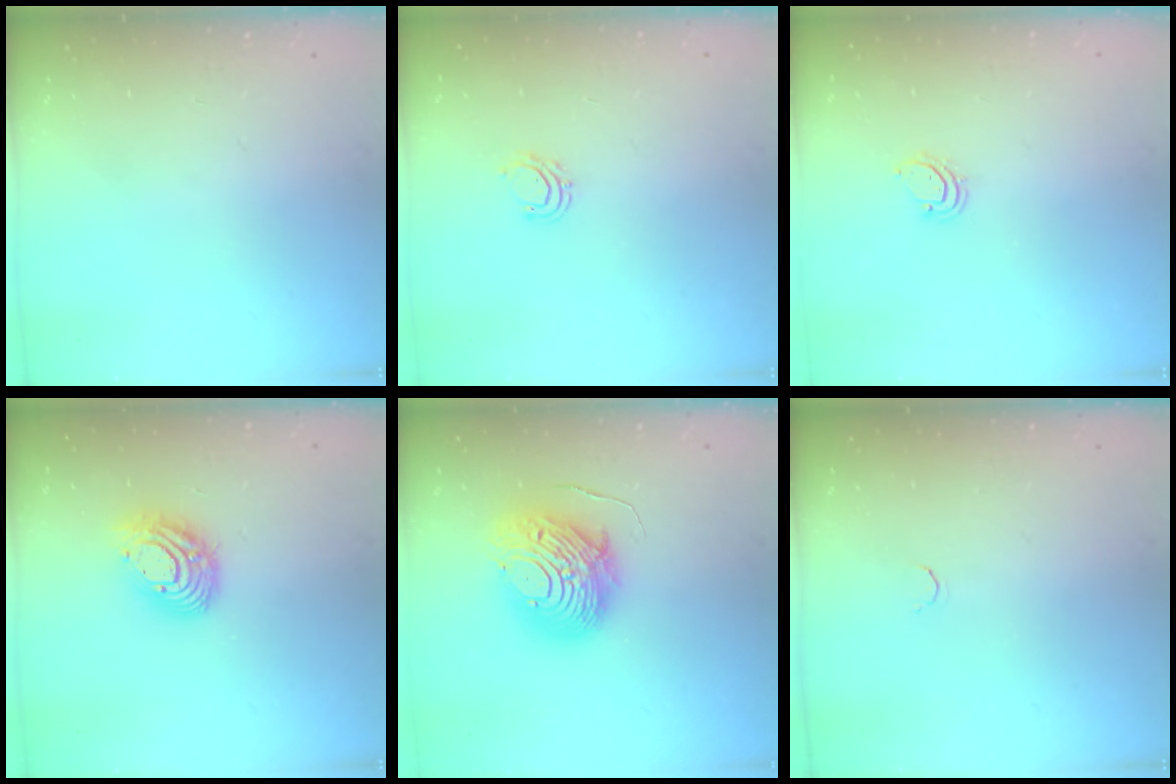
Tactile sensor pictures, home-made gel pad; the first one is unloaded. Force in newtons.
{"total": 5.0, "press": 4.8, "slide": 1.0}
{"total": 3.6, "press": 3.6, "slide": 0.2}
{"total": 13.9, "press": 13.9, "slide": 1.2}
{"total": 13.5, "press": 13.4, "slide": 0.8}
{"total": 1.8, "press": 1.7, "slide": 0.4}